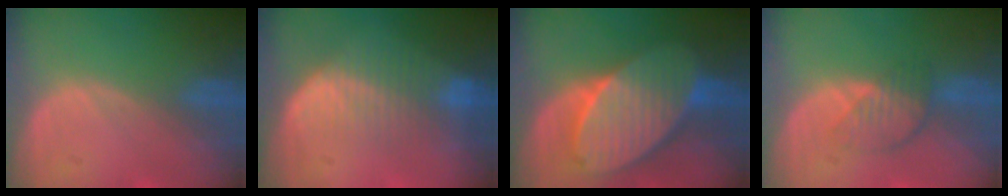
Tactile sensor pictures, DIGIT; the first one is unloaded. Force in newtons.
{"total": 7.8, "press": 6.9, "slide": 3.7}
{"total": 10.7, "press": 10.7, "slide": 0.6}
{"total": 3.9, "press": 3.6, "slide": 1.6}